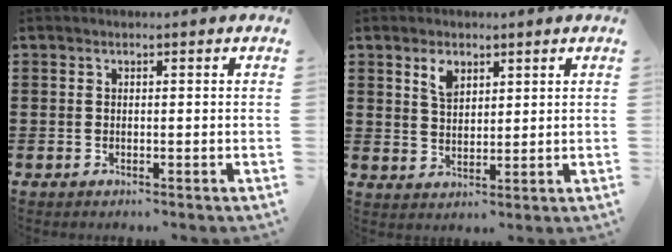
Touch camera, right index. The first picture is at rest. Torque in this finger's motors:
{"motor_torque": [0.34, -0.21, 0.08, 0.08]}